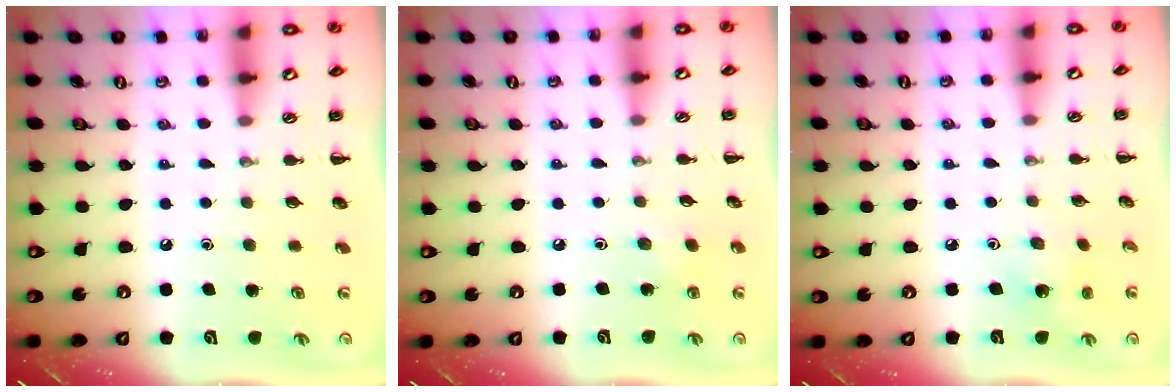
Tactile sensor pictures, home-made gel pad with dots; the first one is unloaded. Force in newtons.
{"total": 2.3, "press": 2.2, "slide": 0.8}
{"total": 1.8, "press": 1.7, "slide": 0.5}